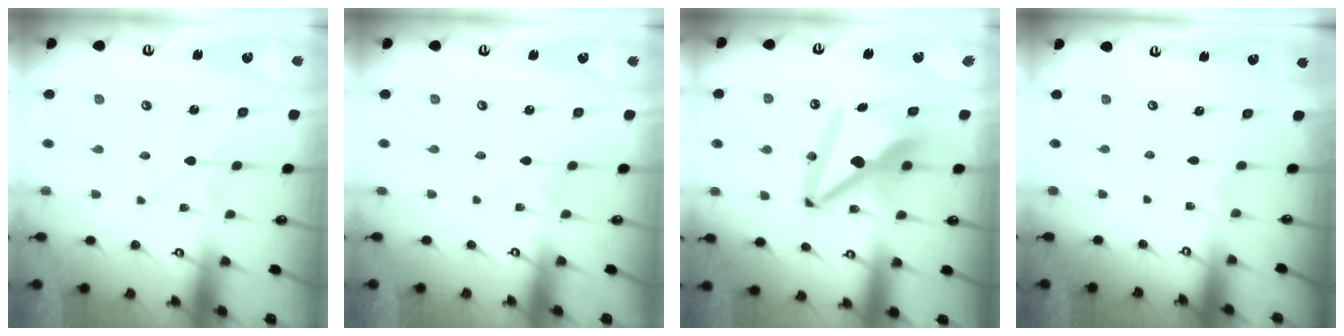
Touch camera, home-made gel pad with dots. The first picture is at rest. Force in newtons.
{"total": 0.0}
{"total": 13.9, "press": 13.8, "slide": 1.5}
{"total": 0.0}